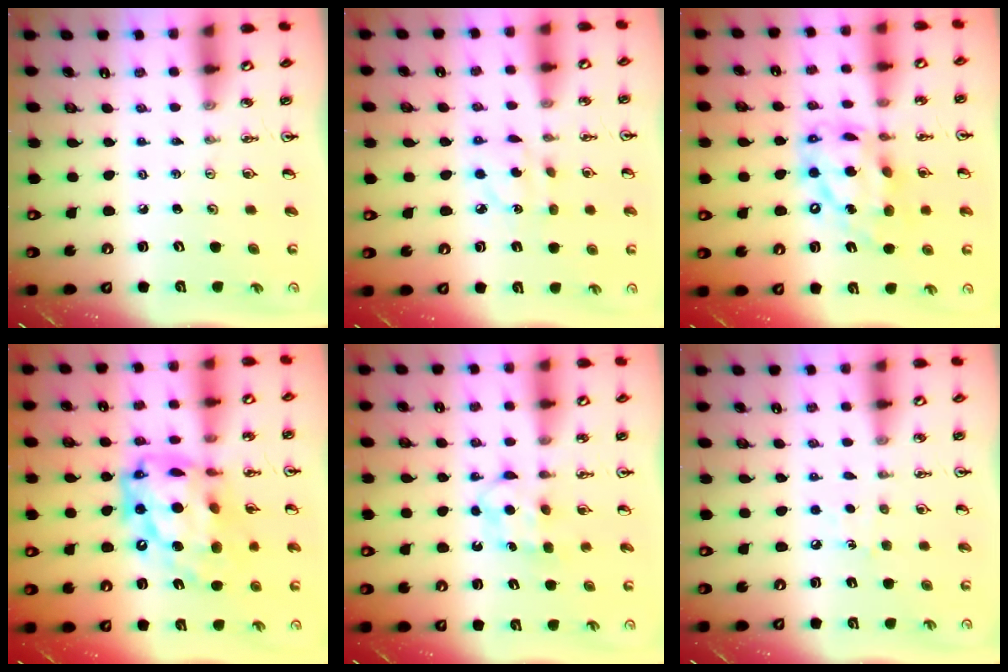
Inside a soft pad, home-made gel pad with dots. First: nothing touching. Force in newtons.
{"total": 5.0, "press": 4.9, "slide": 0.4}
{"total": 15.8, "press": 15.7, "slide": 1.2}
{"total": 21.9, "press": 21.8, "slide": 2.0}
{"total": 6.3, "press": 6.3, "slide": 0.5}
{"total": 6.0, "press": 6.0, "slide": 0.8}